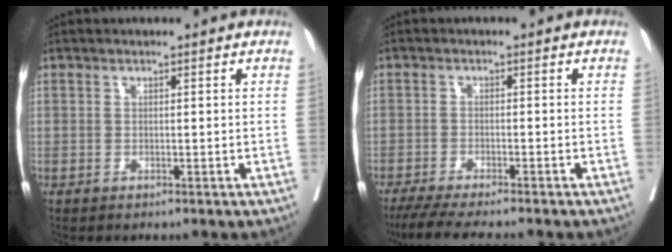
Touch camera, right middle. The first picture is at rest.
{"total": 8.7, "force": [-7.5, -0.6, 4.3], "torque": [-0.049, -0.023, -0.119]}